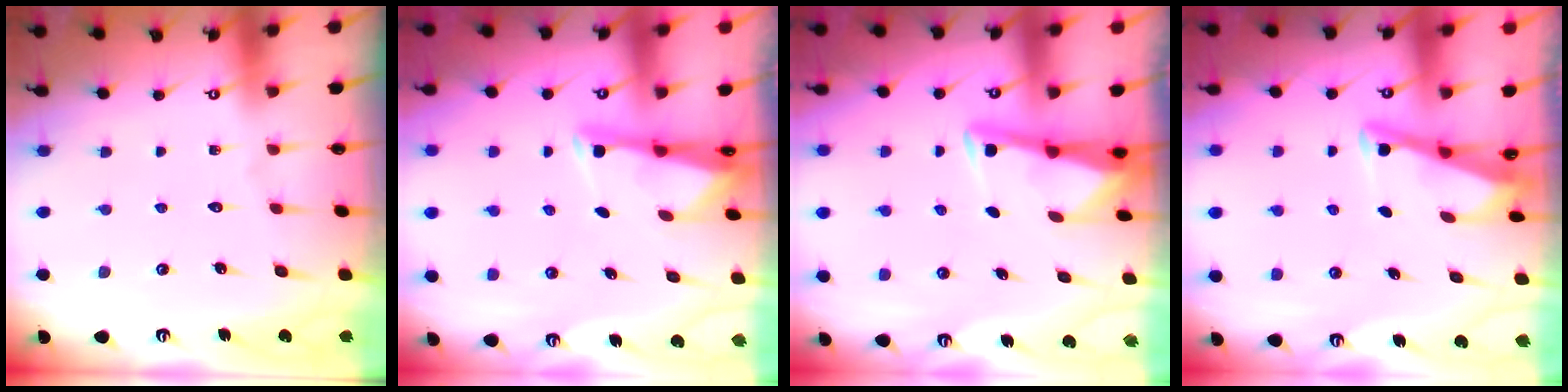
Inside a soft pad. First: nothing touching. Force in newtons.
{"total": 2.6, "press": 2.6, "slide": 0.4}
{"total": 3.1, "press": 3.1, "slide": 0.4}
{"total": 3.4, "press": 3.3, "slide": 0.4}